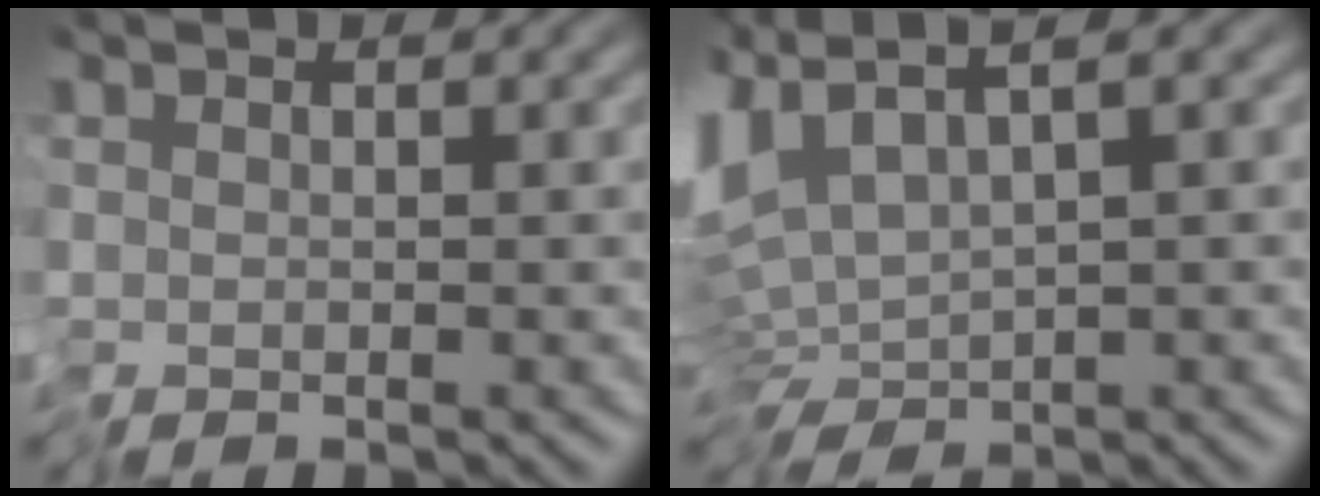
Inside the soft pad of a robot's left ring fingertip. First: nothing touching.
{"total": 7.8, "force": [0.4, 3.4, 7.1], "torque": [-0.159, -0.003, 0.026]}